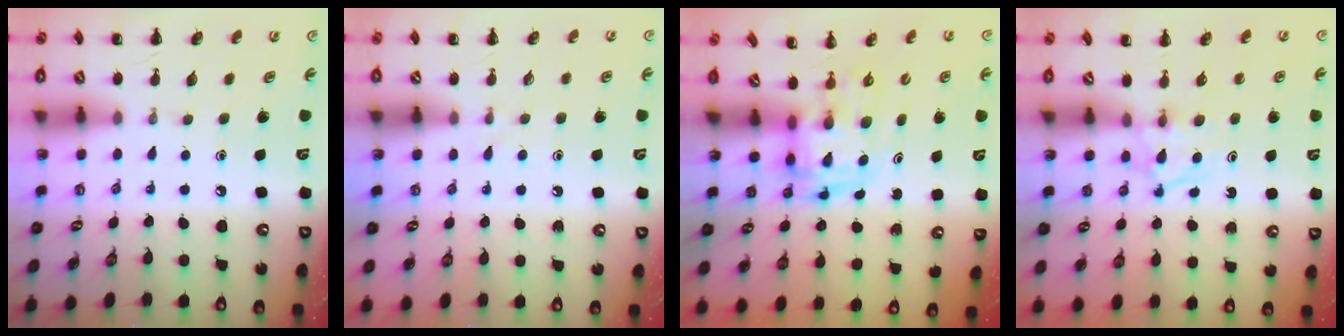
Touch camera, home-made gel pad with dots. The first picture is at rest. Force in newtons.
{"total": 2.4, "press": 2.3, "slide": 1.0}
{"total": 3.4, "press": 3.4, "slide": 0.6}
{"total": 3.4, "press": 3.1, "slide": 1.4}